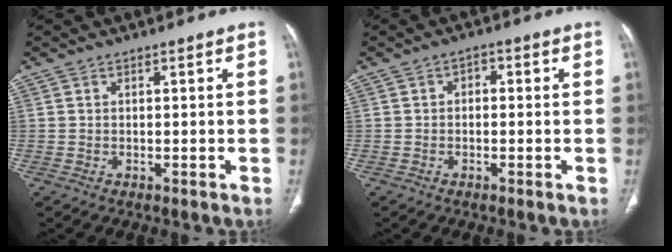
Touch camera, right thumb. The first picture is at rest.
{"total": 1.9, "force": [-0.1, 1.4, 1.3], "torque": [-0.007, 0.009, -0.011]}